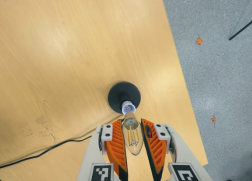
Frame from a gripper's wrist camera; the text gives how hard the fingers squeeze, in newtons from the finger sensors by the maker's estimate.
{"total": 11.7, "left": 12.1, "right": 11.4}